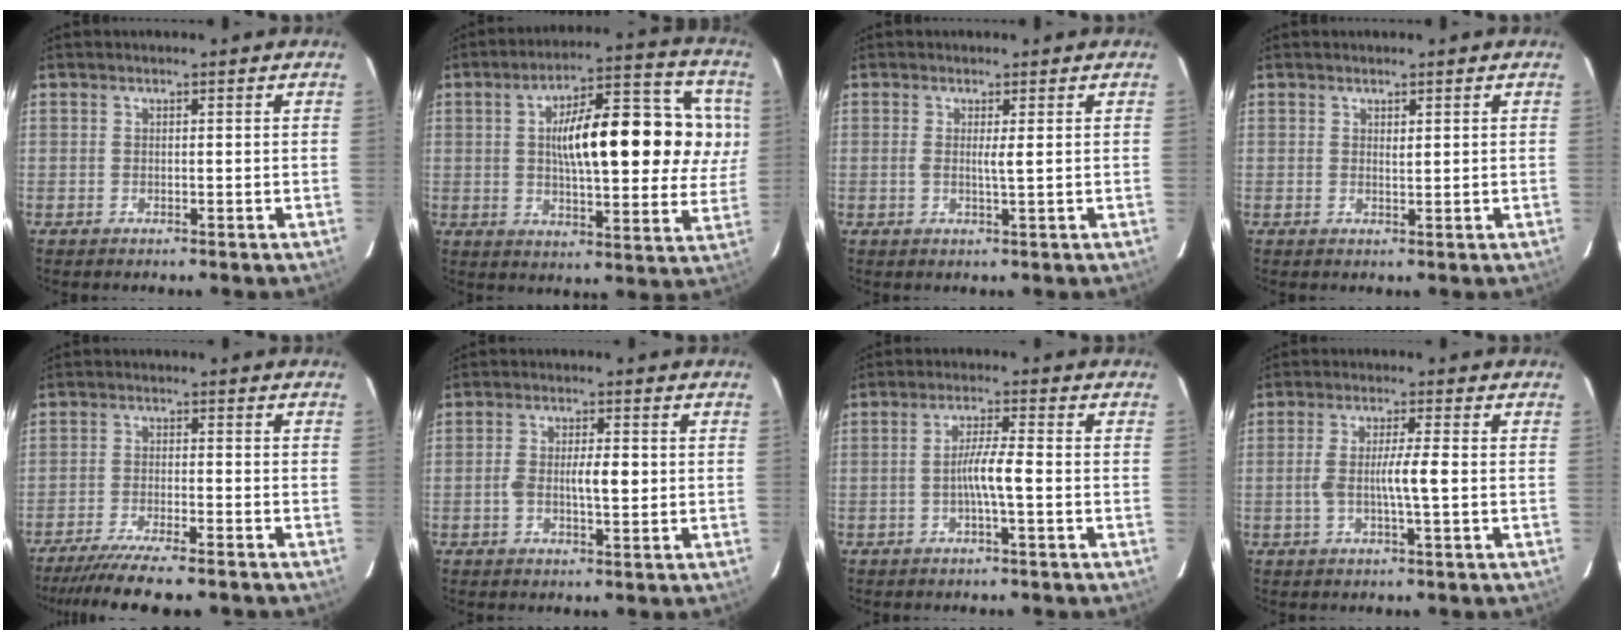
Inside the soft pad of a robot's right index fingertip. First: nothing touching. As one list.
[{"total": 19.6, "force": [3.2, 6.0, 18.4], "torque": [-0.257, 0.042, 0.048]}, {"total": 1.5, "force": [0.3, -0.2, 1.5], "torque": [-0.029, -0.001, 0.003]}, {"total": 0.7, "force": [0.4, 0.2, 0.5], "torque": [-0.010, -0.004, 0.007]}, {"total": 11.9, "force": [-10.1, 0.8, 6.2], "torque": [-0.089, -0.025, -0.157]}, {"total": 5.0, "force": [-0.3, 1.5, 4.7], "torque": [-0.086, 0.010, -0.003]}, {"total": 4.4, "force": [-1.0, -0.2, 4.3], "torque": [-0.080, 0.005, -0.020]}, {"total": 5.1, "force": [-0.5, 0.1, 5.1], "torque": [-0.096, 0.001, -0.009]}]